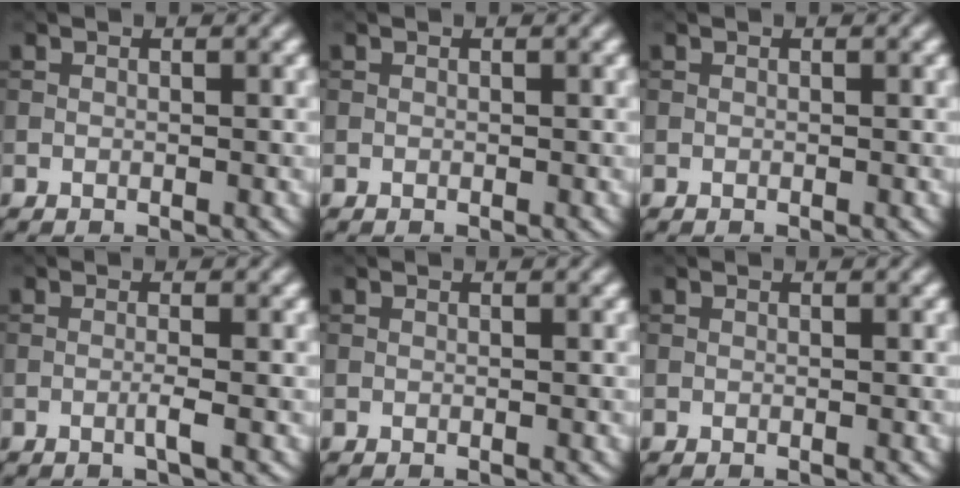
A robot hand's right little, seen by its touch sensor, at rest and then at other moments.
{"total": 0.0}
{"total": 0.0}
{"total": 1.3, "force": [-0.4, 0.1, 1.2], "torque": [-0.021, 0.002, -0.012]}
{"total": 0.0}
{"total": 0.0}